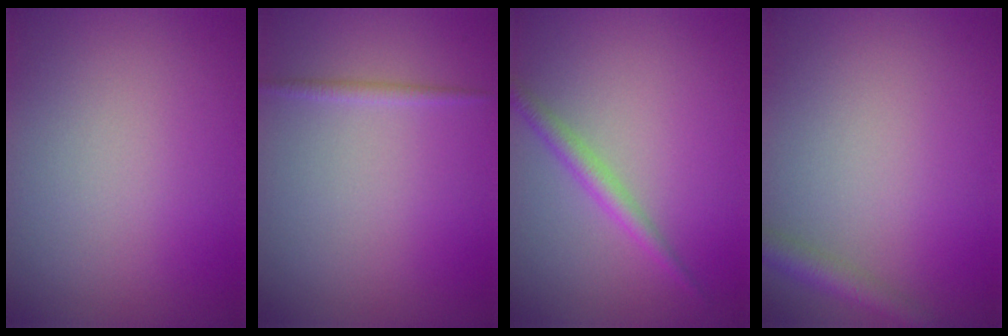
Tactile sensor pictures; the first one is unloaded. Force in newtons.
{"total": 0.8, "press": 0.8, "slide": 0.0}
{"total": 2.0, "press": 2.0, "slide": 0.0}
{"total": 2.3, "press": 2.3, "slide": 0.1}